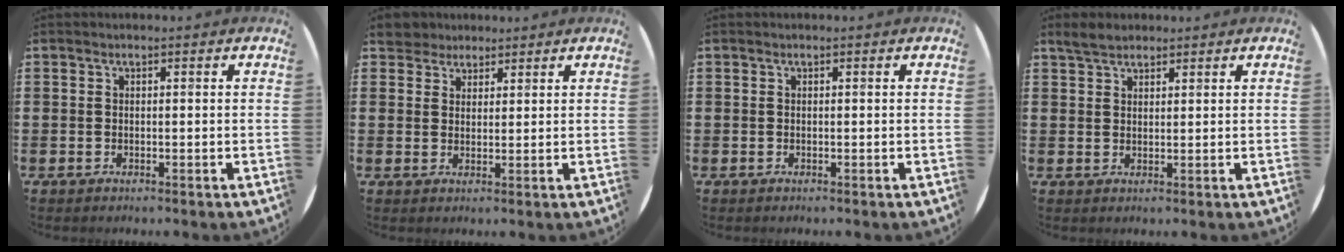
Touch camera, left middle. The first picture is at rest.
{"total": 3.6, "force": [3.3, 1.6, 0.1], "torque": [-0.007, -0.002, 0.062]}
{"total": 0.0}
{"total": 2.8, "force": [2.5, 1.0, 0.8], "torque": [-0.011, 0.002, 0.046]}